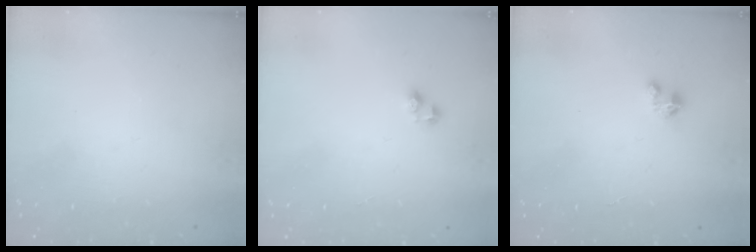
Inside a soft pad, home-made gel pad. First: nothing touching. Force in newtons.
{"total": 2.5, "press": 2.5, "slide": 0.2}
{"total": 2.0, "press": 2.0, "slide": 0.1}